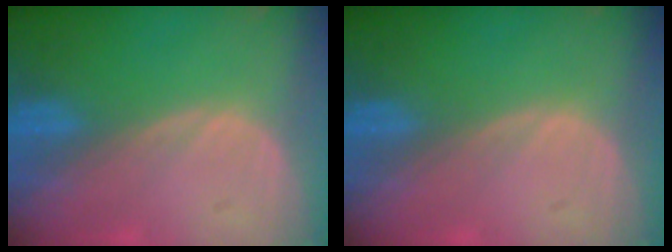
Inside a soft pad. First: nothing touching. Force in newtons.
{"total": 0.0}